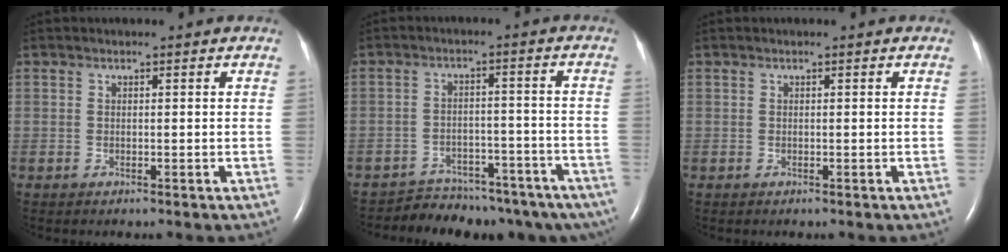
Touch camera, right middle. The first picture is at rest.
{"total": 15.0, "force": [-12.8, 6.9, 3.7], "torque": [-0.041, 0.030, -0.155]}
{"total": 0.0}